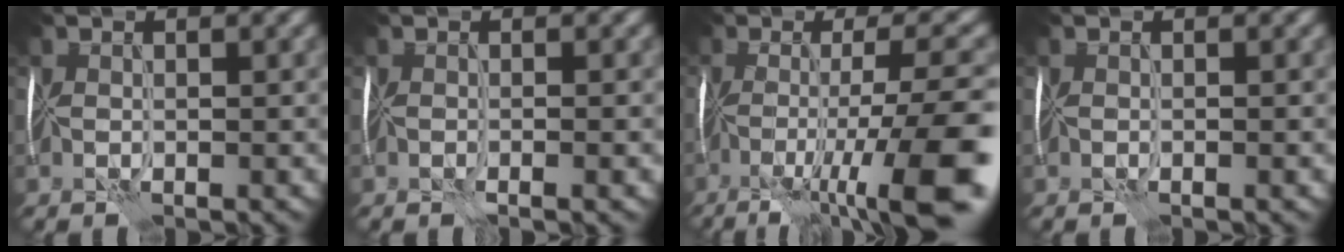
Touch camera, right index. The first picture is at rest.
{"total": 2.1, "force": [-1.1, 0.3, 1.8], "torque": [-0.026, -0.005, -0.019]}
{"total": 12.6, "force": [-5.3, 2.7, 11.1], "torque": [-0.176, -0.007, -0.082]}
{"total": 1.1, "force": [-0.5, 0.1, 0.9], "torque": [-0.014, -0.002, -0.009]}